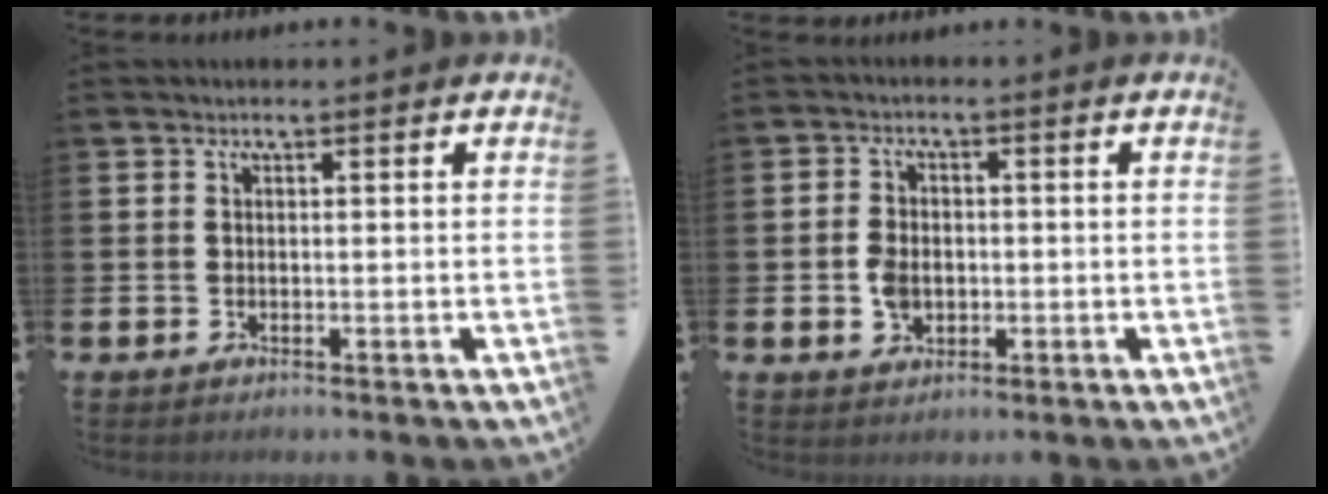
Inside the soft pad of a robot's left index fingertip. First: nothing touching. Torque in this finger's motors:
{"motor_torque": [0.96, -0.03, 0.46, 0.12]}